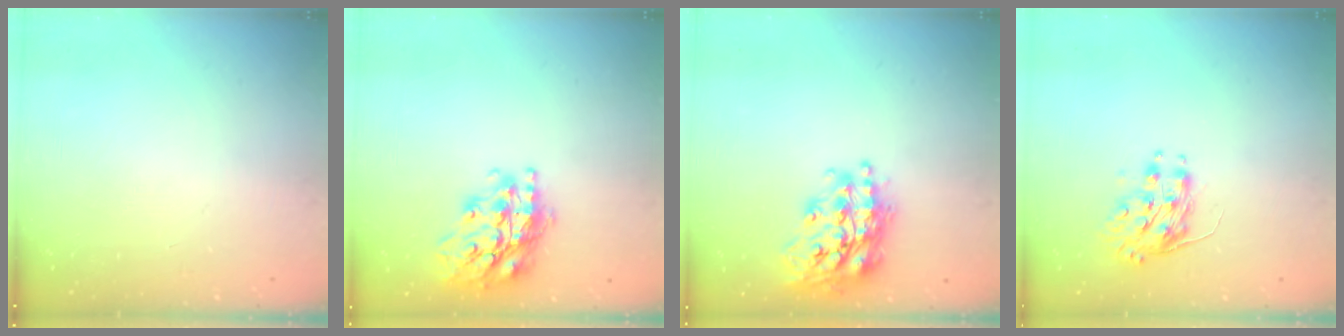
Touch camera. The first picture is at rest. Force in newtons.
{"total": 20.3, "press": 20.3, "slide": 1.6}
{"total": 20.7, "press": 20.6, "slide": 1.6}
{"total": 8.2, "press": 8.2, "slide": 0.3}